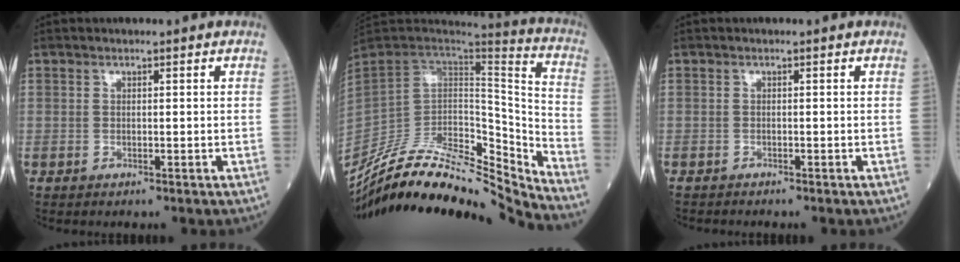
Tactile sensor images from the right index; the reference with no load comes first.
{"total": 27.5, "force": [-25.1, 3.4, 10.6], "torque": [-0.180, -0.006, -0.404]}
{"total": 1.3, "force": [-1.3, 0.1, 0.1], "torque": [-0.006, -0.004, -0.023]}